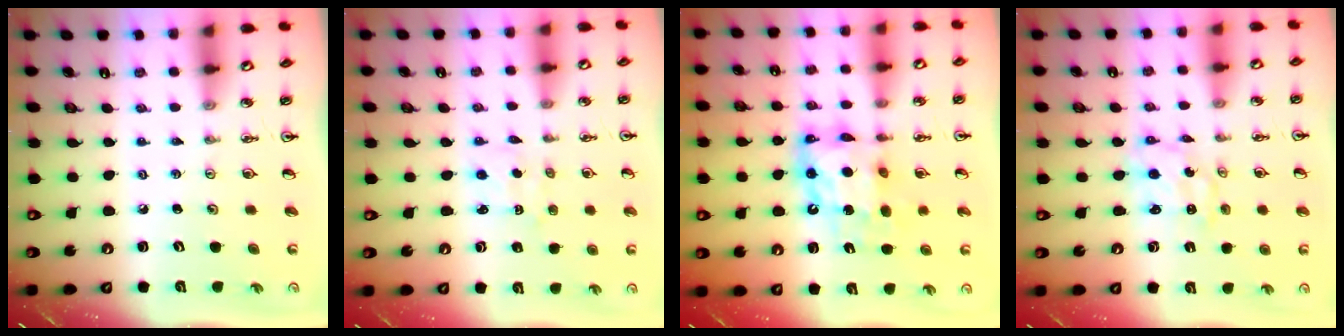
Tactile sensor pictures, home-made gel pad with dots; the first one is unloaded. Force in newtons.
{"total": 1.8, "press": 1.7, "slide": 0.3}
{"total": 11.7, "press": 11.6, "slide": 1.1}
{"total": 2.7, "press": 2.7, "slide": 0.3}